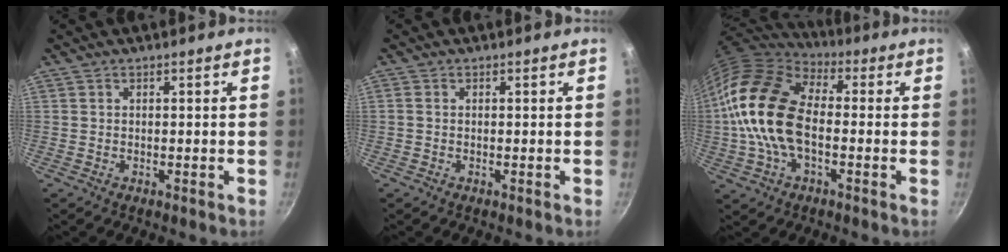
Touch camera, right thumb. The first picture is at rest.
{"total": 0.8, "force": [-0.1, 0.7, 0.4], "torque": [-0.008, 0.003, -0.003]}
{"total": 18.1, "force": [-0.9, 11.1, 14.3], "torque": [-0.256, 0.026, -0.031]}